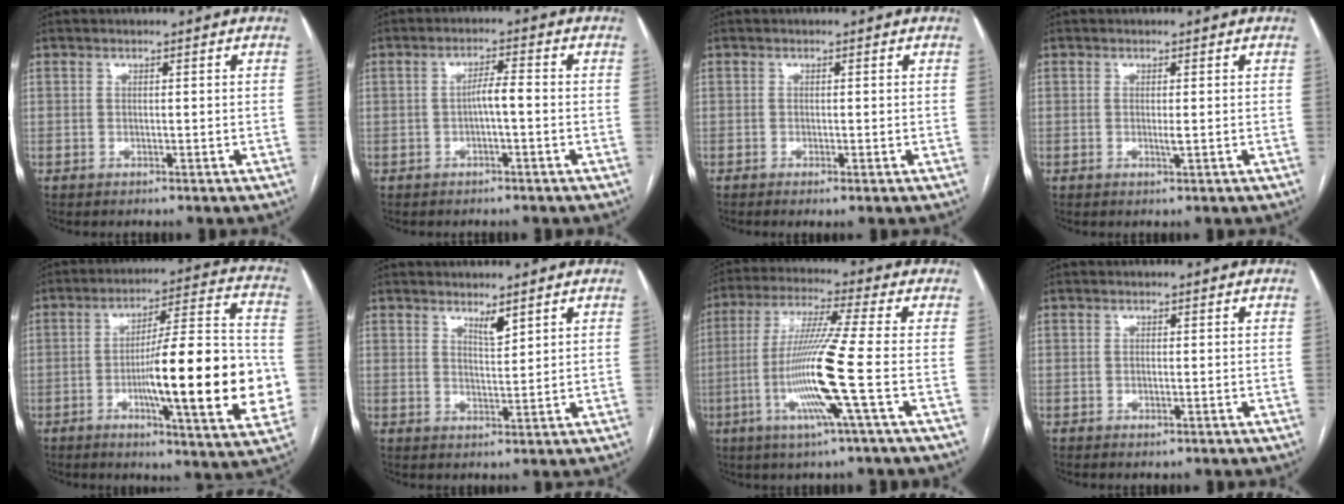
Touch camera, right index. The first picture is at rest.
{"total": 3.0, "force": [-0.6, 0.3, 2.9], "torque": [-0.048, 0.006, -0.009]}
{"total": 1.1, "force": [-0.6, 0.0, 1.0], "torque": [-0.017, -0.003, -0.009]}
{"total": 0.8, "force": [0.0, 0.0, 0.8], "torque": [-0.018, -0.005, 0.001]}
{"total": 21.1, "force": [-4.1, 2.2, 20.6], "torque": [-0.271, 0.007, -0.055]}
{"total": 2.4, "force": [2.0, 0.4, 1.4], "torque": [-0.029, -0.010, 0.040]}
{"total": 13.1, "force": [-3.4, -2.0, 12.5], "torque": [-0.251, -0.016, -0.073]}
{"total": 0.7, "force": [-0.3, 0.3, 0.6], "torque": [-0.009, -0.001, -0.003]}